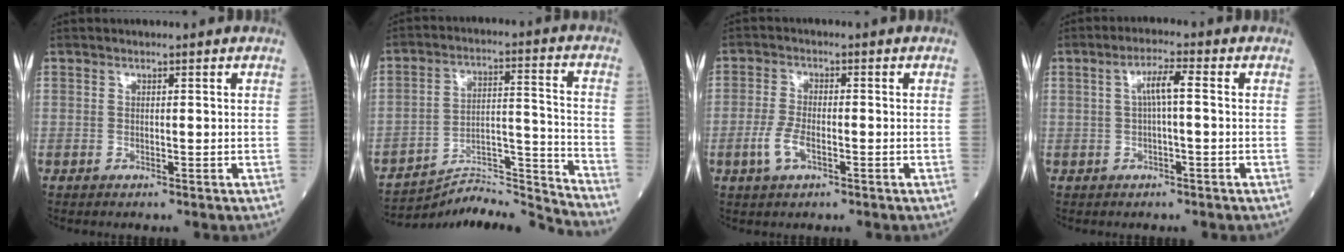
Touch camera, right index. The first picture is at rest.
{"total": 13.9, "force": [-13.7, -2.6, 0.0], "torque": [0.008, 0.042, -0.227]}
{"total": 4.3, "force": [-1.6, 1.6, 3.6], "torque": [-0.078, -0.001, -0.033]}
{"total": 3.8, "force": [0.3, 0.3, 3.7], "torque": [-0.069, 0.012, 0.006]}